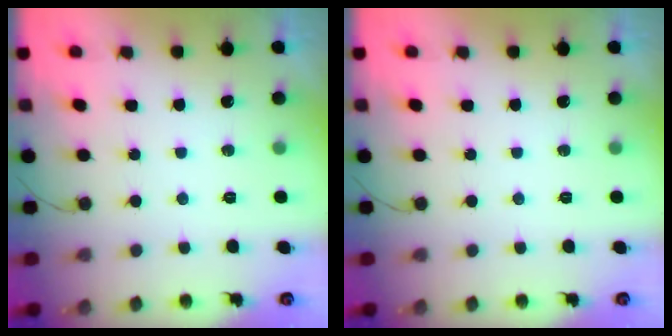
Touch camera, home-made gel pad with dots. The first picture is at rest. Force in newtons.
{"total": 0.0}